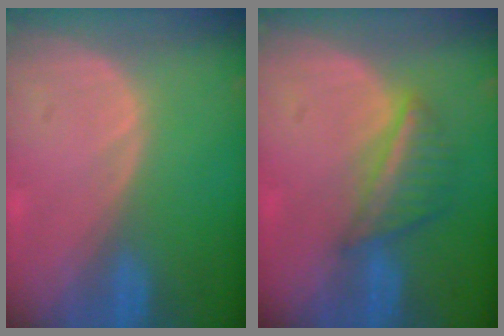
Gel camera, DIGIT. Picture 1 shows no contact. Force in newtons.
{"total": 5.6, "press": 5.3, "slide": 1.7}